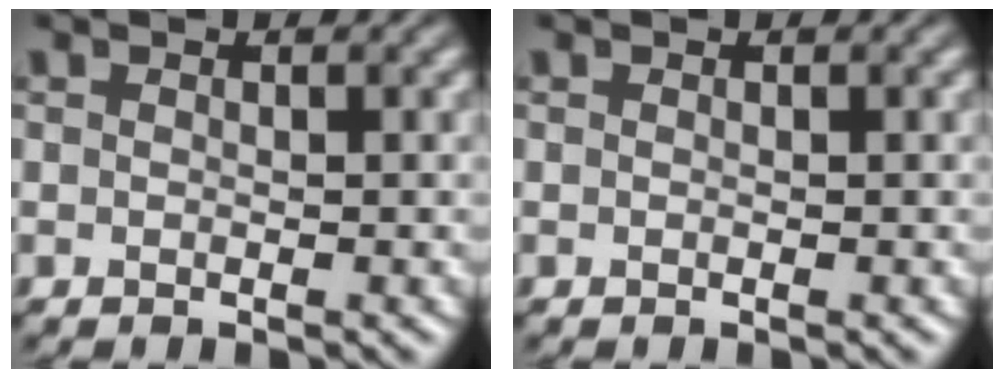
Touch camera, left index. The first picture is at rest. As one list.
[{"total": 0.0}]